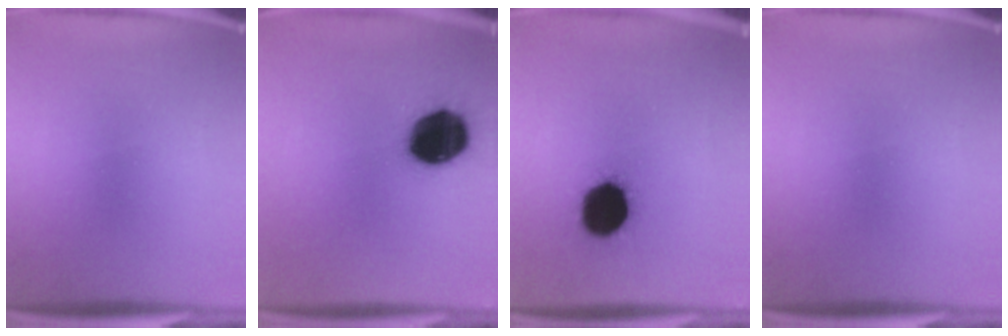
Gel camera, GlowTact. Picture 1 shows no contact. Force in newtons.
{"total": 18.4}
{"total": 15.2}
{"total": 0.0}